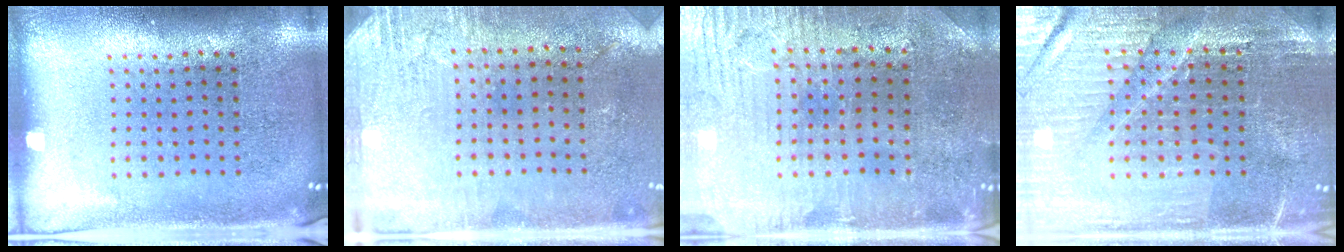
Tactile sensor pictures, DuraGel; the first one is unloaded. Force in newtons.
{"total": 2.8, "press": 2.3, "slide": 1.6}
{"total": 1.3, "press": 1.2, "slide": 0.6}
{"total": 3.2, "press": 3.2, "slide": 0.5}